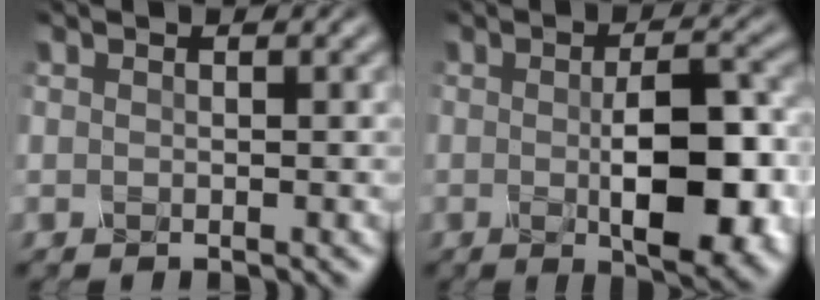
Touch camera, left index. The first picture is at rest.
{"total": 8.2, "force": [-0.9, 2.8, 7.7], "torque": [-0.116, -0.008, -0.007]}